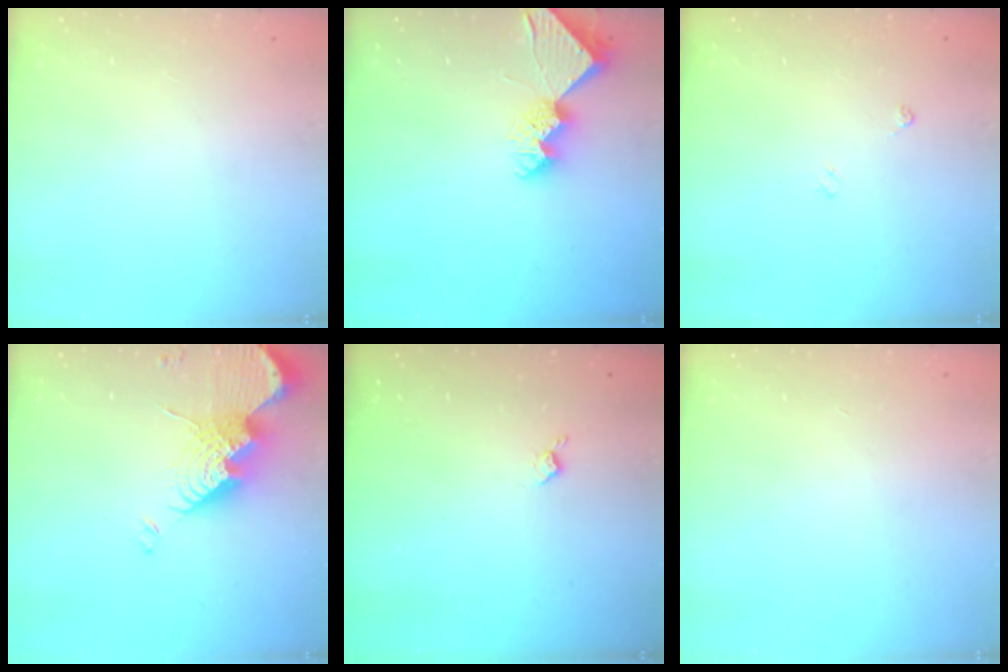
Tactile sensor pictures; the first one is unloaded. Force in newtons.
{"total": 9.1, "press": 9.1, "slide": 0.2}
{"total": 3.8, "press": 3.7, "slide": 0.6}
{"total": 15.4, "press": 15.4, "slide": 1.1}
{"total": 4.1, "press": 4.0, "slide": 0.7}
{"total": 0.0}